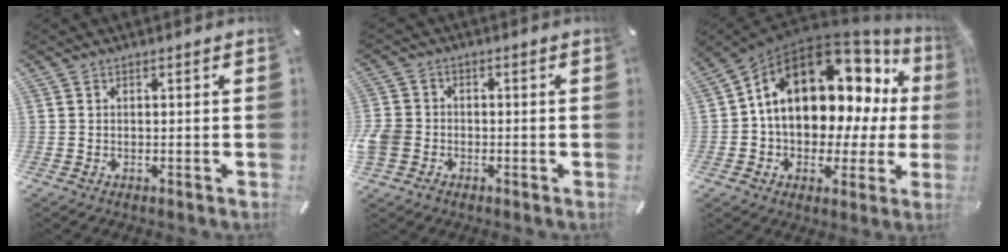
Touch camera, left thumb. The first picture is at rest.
{"total": 4.7, "force": [-1.8, 4.0, 1.8], "torque": [-0.041, 0.009, -0.033]}
{"total": 16.4, "force": [5.7, 11.1, 10.7], "torque": [-0.150, -0.049, 0.097]}